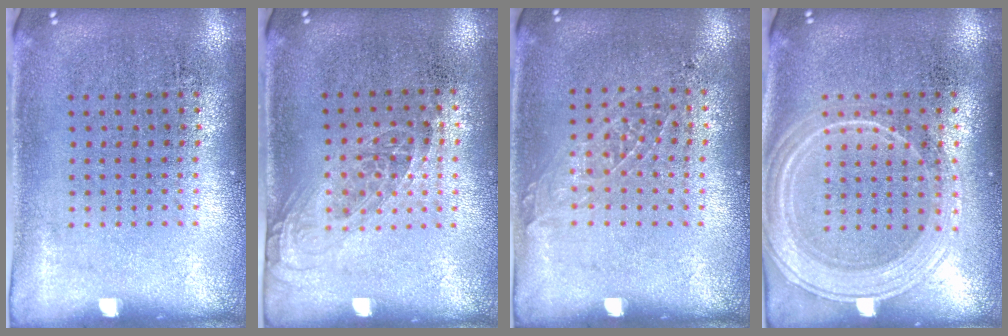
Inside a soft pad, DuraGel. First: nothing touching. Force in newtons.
{"total": 1.2, "press": 0.9, "slide": 0.7}
{"total": 0.8, "press": 0.8, "slide": 0.0}
{"total": 1.9, "press": 1.8, "slide": 0.3}